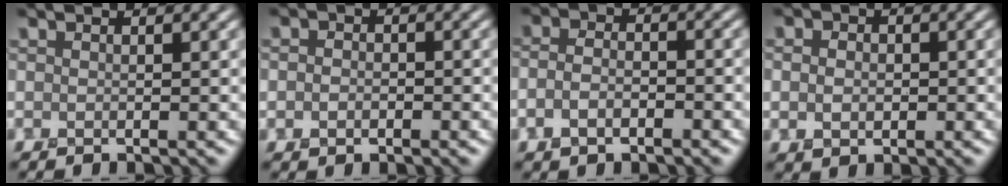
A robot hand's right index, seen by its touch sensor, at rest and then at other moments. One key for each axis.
{"total": 1.7, "fx": -0.4, "fy": 1.4, "fz": 0.9, "tx": -0.004, "ty": -0.001, "tz": -0.014}
{"total": 2.8, "fx": -1.2, "fy": 1.7, "fz": 1.9, "tx": -0.037, "ty": -0.001, "tz": -0.028}
{"total": 2.6, "fx": 0.0, "fy": 2.2, "fz": 1.5, "tx": -0.022, "ty": 0.005, "tz": -0.009}